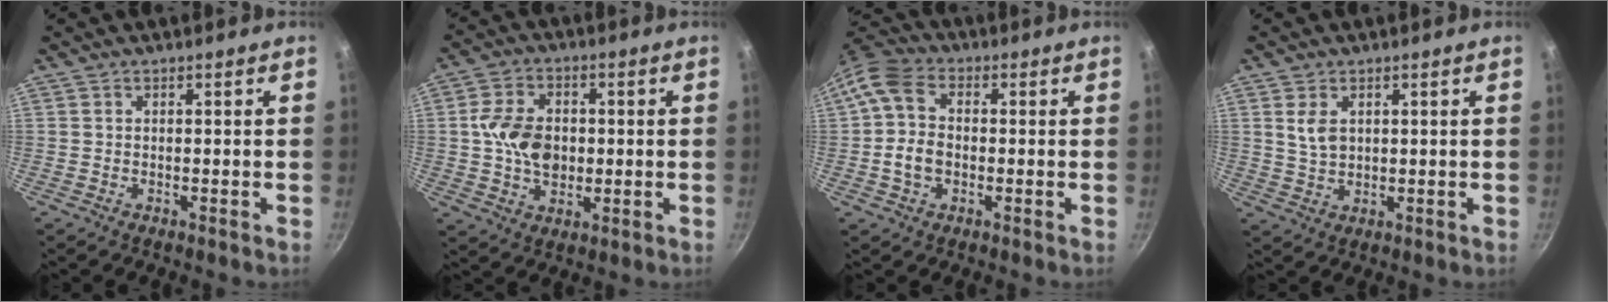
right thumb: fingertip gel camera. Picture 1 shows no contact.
{"total": 10.2, "force": [0.2, 7.4, 7.1], "torque": [-0.107, 0.006, 0.000]}
{"total": 9.2, "force": [-0.4, 6.8, 6.2], "torque": [-0.117, 0.019, -0.022]}
{"total": 4.4, "force": [1.5, 2.8, 3.0], "torque": [-0.050, -0.008, 0.033]}